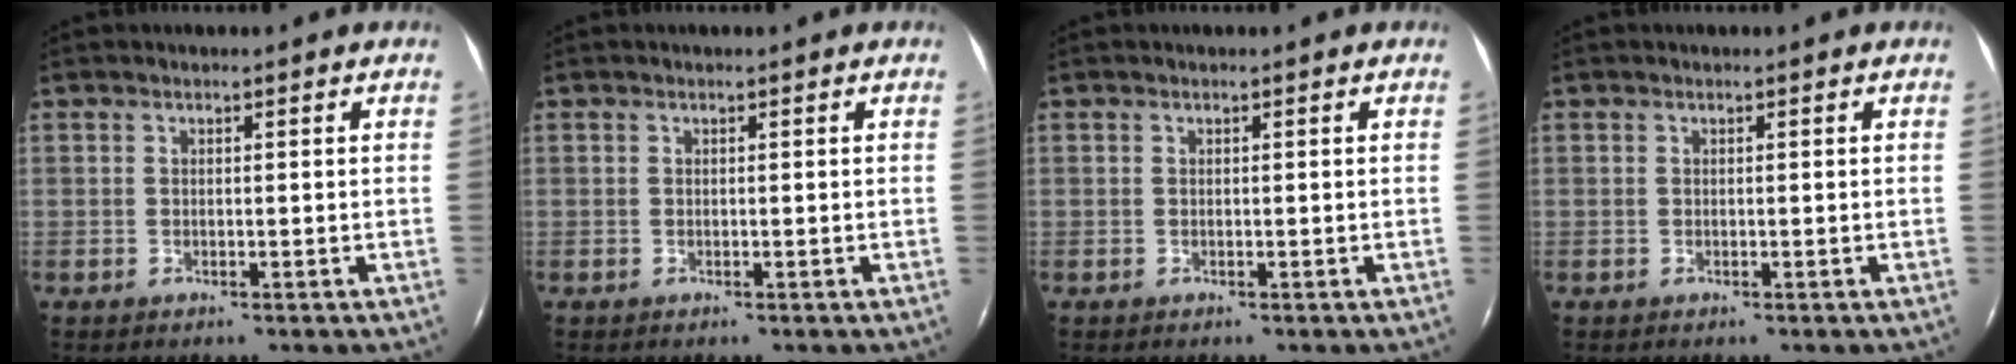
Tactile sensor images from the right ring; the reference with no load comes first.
{"total": 0.0}
{"total": 0.0}
{"total": 0.0}